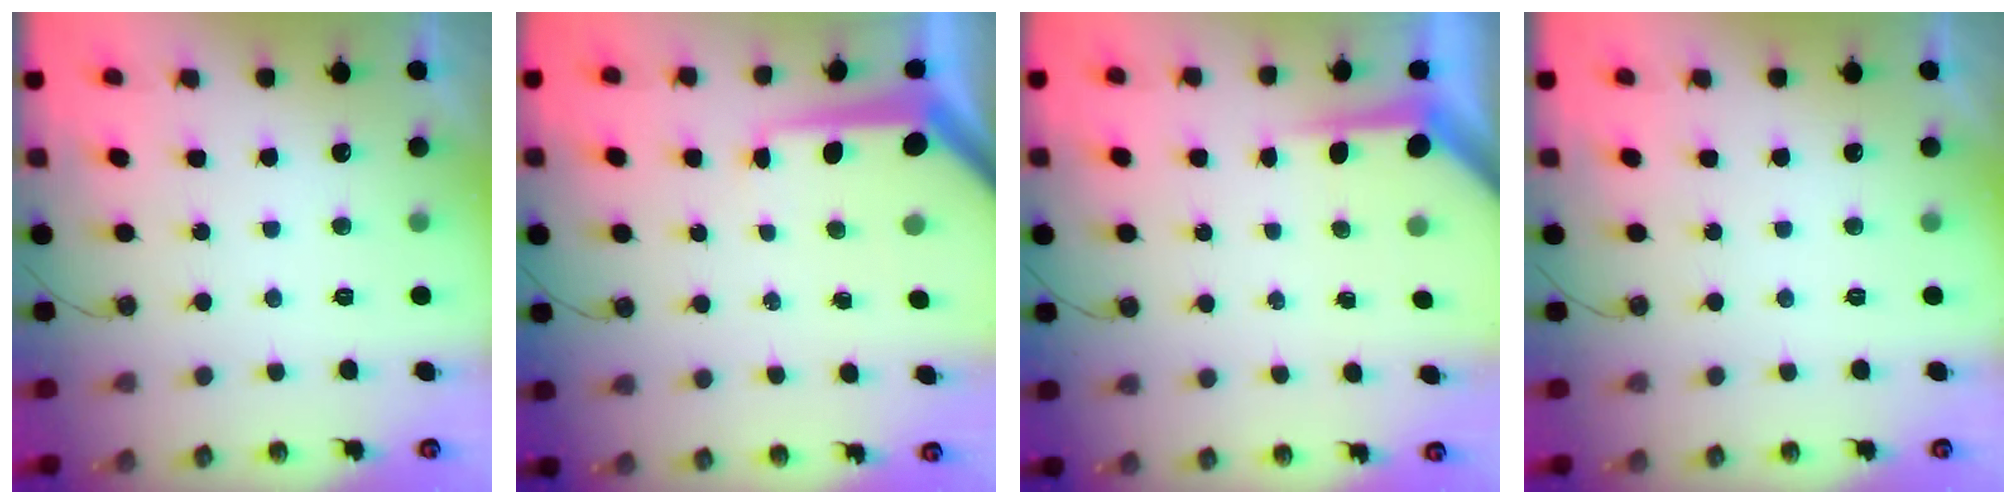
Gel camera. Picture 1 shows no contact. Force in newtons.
{"total": 8.1, "press": 8.1, "slide": 0.8}
{"total": 4.0, "press": 4.0, "slide": 0.3}
{"total": 0.0}